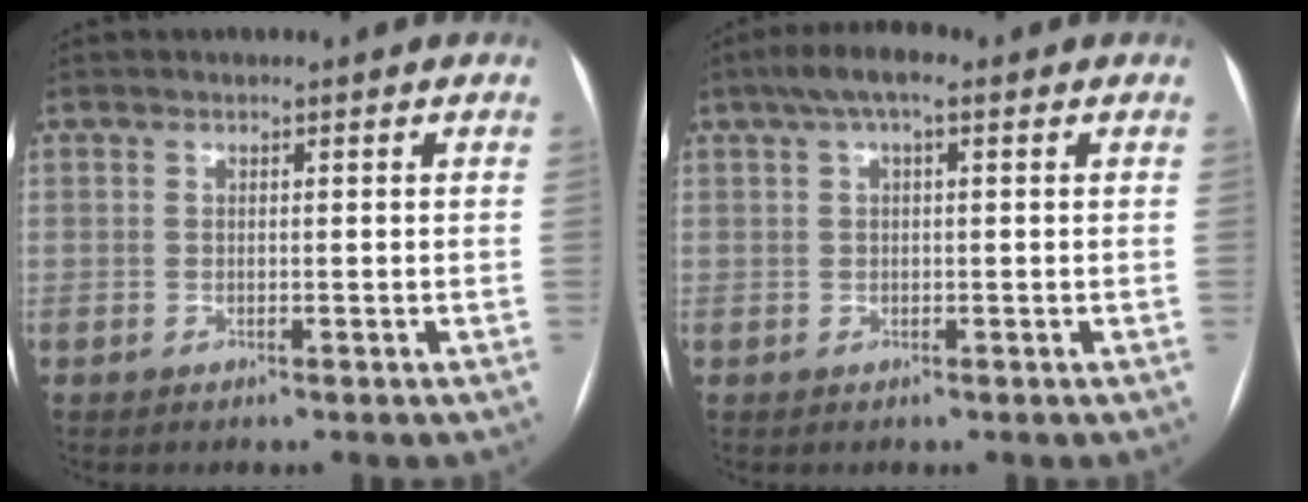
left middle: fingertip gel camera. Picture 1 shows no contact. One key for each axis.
{"total": 5.0, "fx": 2.7, "fy": 1.4, "fz": 4.0, "tx": -0.077, "ty": 0.033, "tz": 0.041}